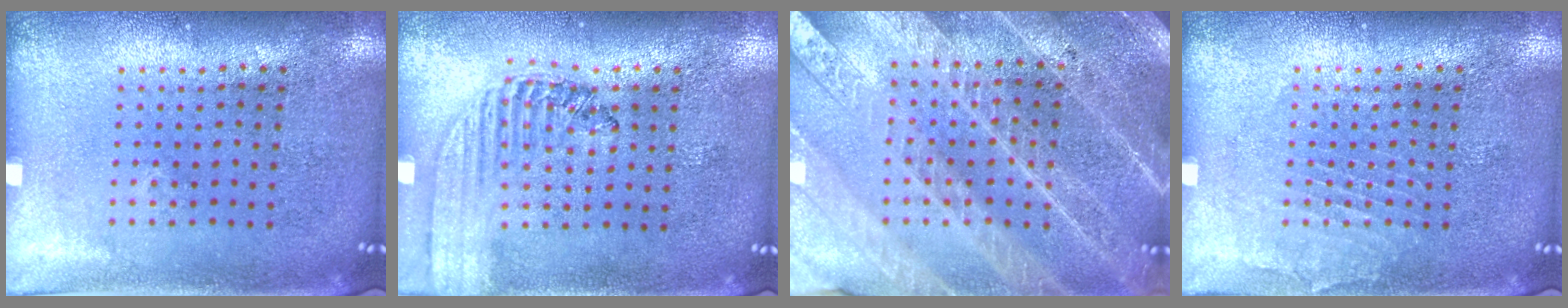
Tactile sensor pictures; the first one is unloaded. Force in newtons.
{"total": 1.5, "press": 1.3, "slide": 0.7}
{"total": 3.7, "press": 3.5, "slide": 1.4}
{"total": 1.2, "press": 1.1, "slide": 0.1}